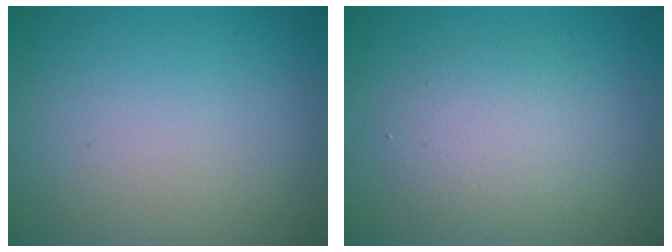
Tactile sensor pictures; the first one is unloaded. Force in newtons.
{"total": 3.5, "press": 3.4, "slide": 0.4}